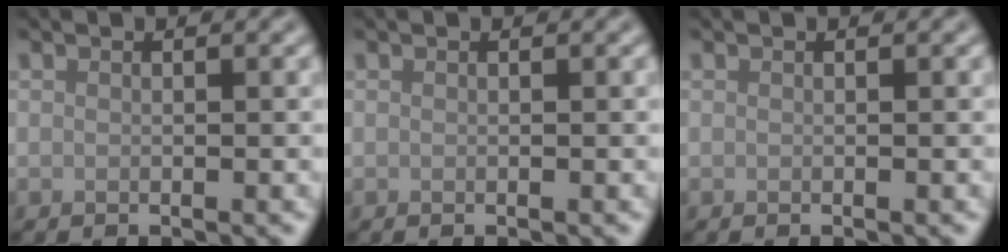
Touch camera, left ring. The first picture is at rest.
{"total": 0.0}
{"total": 0.0}